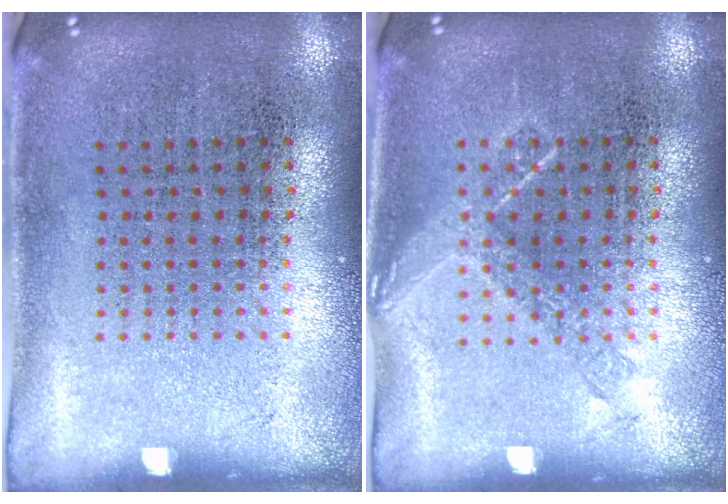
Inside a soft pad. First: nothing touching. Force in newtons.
{"total": 0.9, "press": 0.8, "slide": 0.3}